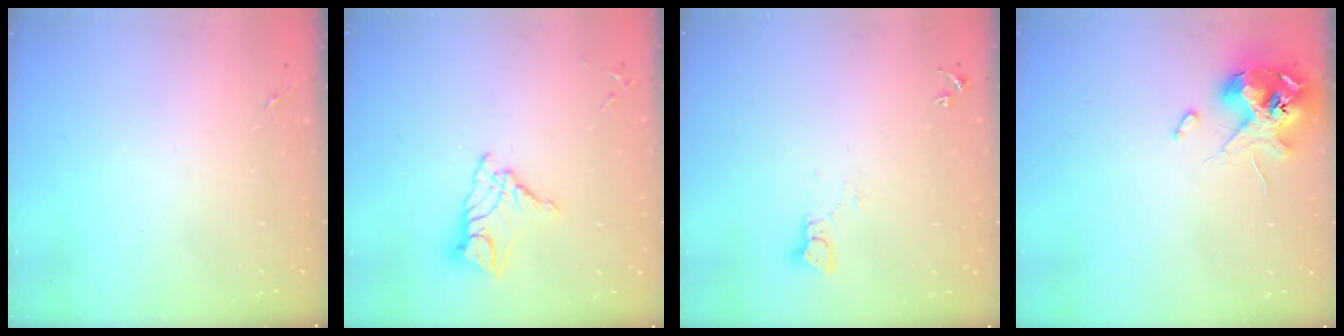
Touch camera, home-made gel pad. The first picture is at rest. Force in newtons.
{"total": 11.3, "press": 11.2, "slide": 1.1}
{"total": 3.2, "press": 3.2, "slide": 0.4}
{"total": 12.4, "press": 12.3, "slide": 1.8}